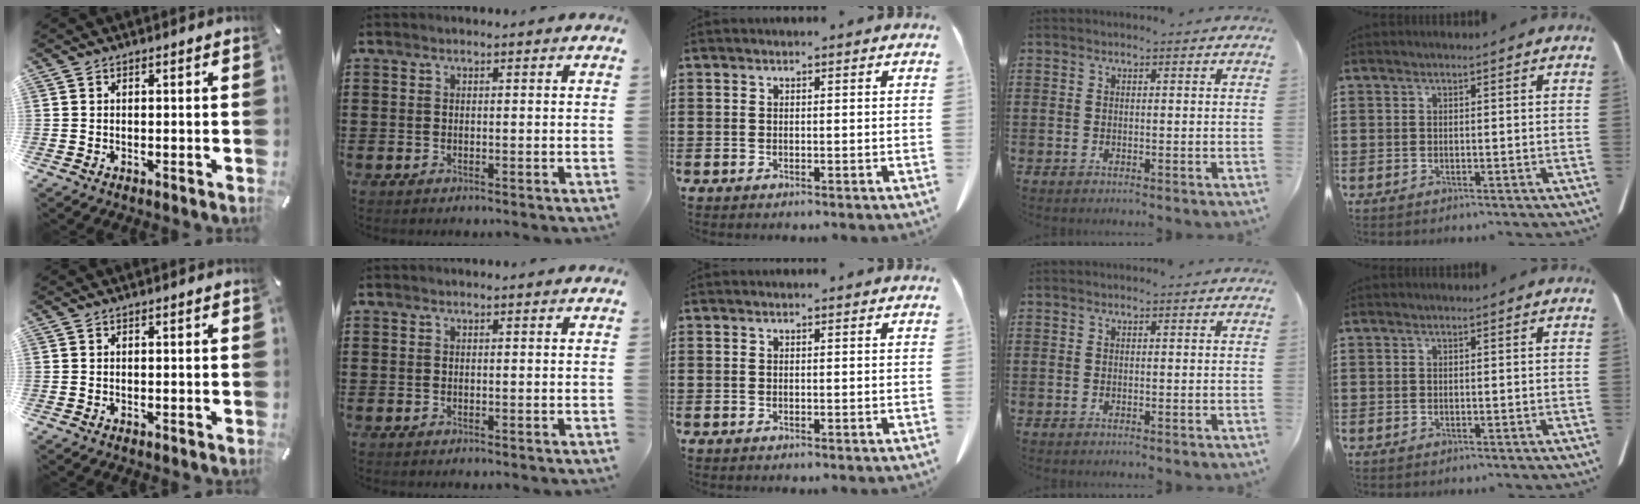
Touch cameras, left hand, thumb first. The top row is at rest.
{}